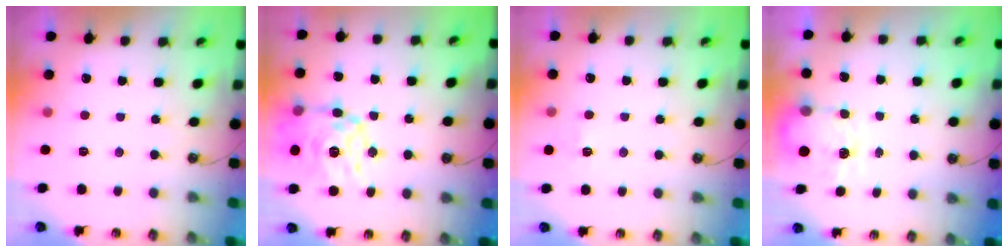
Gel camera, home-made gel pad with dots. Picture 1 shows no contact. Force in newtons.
{"total": 18.6, "press": 18.5, "slide": 1.8}
{"total": 5.3, "press": 5.2, "slide": 0.6}
{"total": 4.9, "press": 4.9, "slide": 0.6}